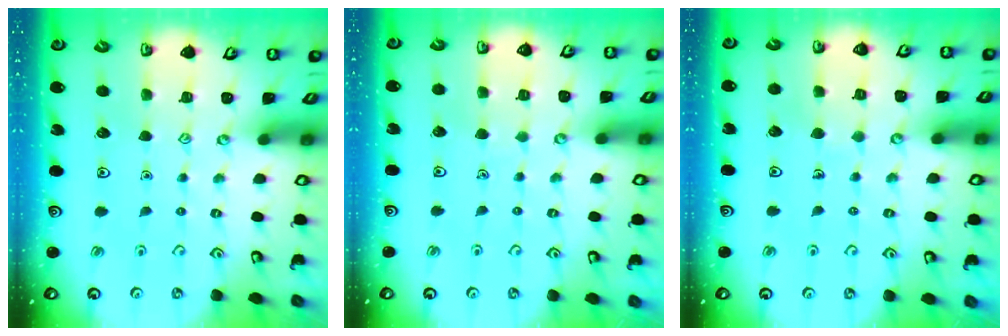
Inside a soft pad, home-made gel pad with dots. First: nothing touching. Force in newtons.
{"total": 1.5, "press": 1.5, "slide": 0.2}
{"total": 2.3, "press": 2.3, "slide": 0.1}